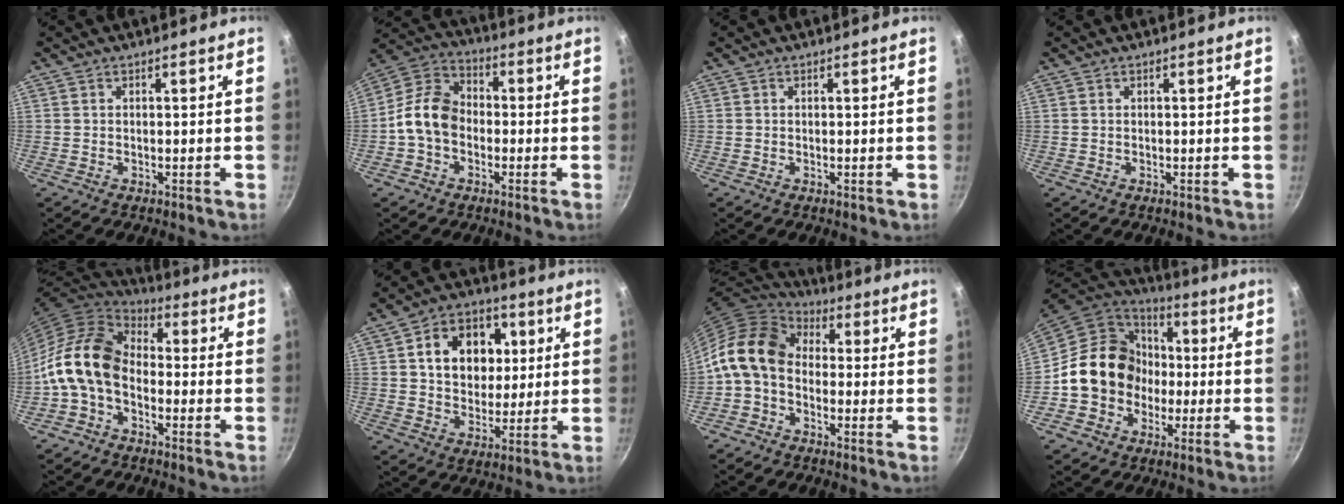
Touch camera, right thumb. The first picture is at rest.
{"total": 10.4, "force": [-1.9, 7.8, 6.6], "torque": [-0.096, 0.034, -0.059]}
{"total": 0.0}
{"total": 0.0}
{"total": 13.6, "force": [-3.0, 9.4, 9.4], "torque": [-0.156, 0.044, -0.080]}
{"total": 14.3, "force": [3.3, 11.2, 8.2], "torque": [-0.092, 0.003, 0.051]}
{"total": 12.4, "force": [-0.8, 9.2, 8.2], "torque": [-0.138, 0.037, -0.038]}
{"total": 17.4, "force": [-1.6, 15.2, 8.2], "torque": [-0.110, 0.050, -0.032]}